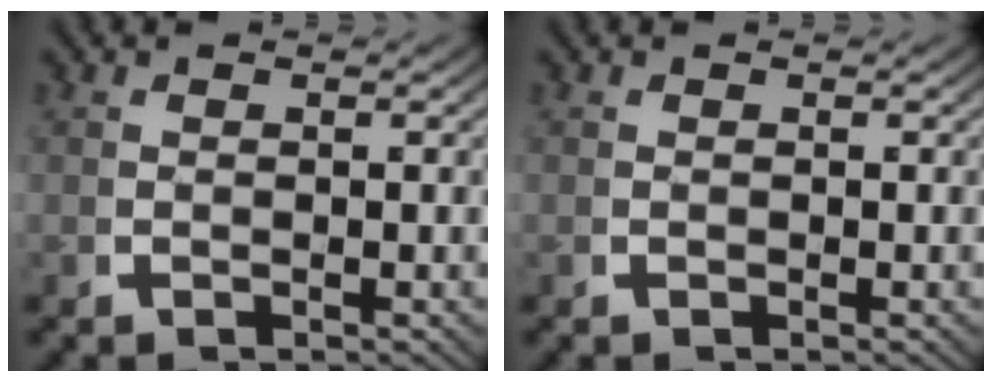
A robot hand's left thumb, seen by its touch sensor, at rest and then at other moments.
{"total": 0.0}